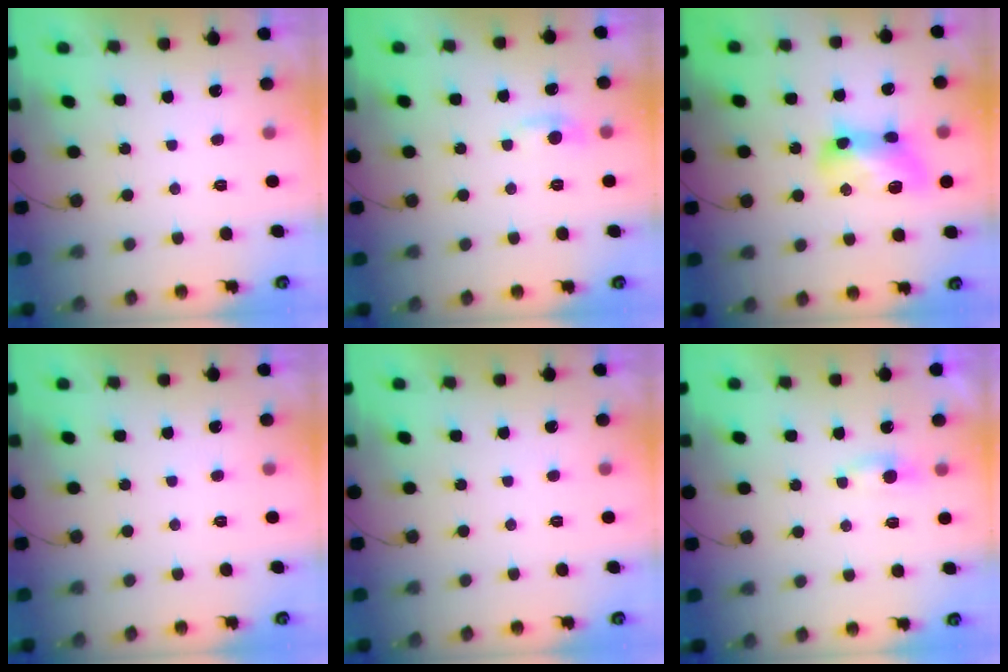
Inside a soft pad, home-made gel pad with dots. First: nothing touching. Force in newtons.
{"total": 5.5, "press": 5.5, "slide": 0.5}
{"total": 12.2, "press": 12.2, "slide": 0.6}
{"total": 0.0}
{"total": 0.0}
{"total": 3.2, "press": 3.1, "slide": 0.5}